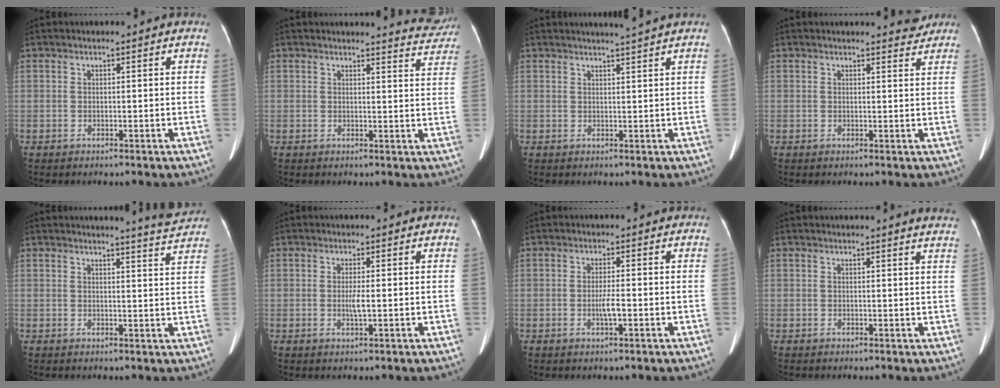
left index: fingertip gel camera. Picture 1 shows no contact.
{"total": 5.4, "force": [5.4, 0.3, -0.3], "torque": [0.006, -0.028, 0.041]}
{"total": 3.0, "force": [2.6, -1.0, 1.1], "torque": [-0.012, -0.003, 0.038]}
{"total": 2.4, "force": [2.3, 0.3, 0.2], "torque": [-0.006, -0.009, 0.022]}
{"total": 4.1, "force": [3.9, -1.2, 0.4], "torque": [-0.017, -0.021, 0.042]}
{"total": 1.8, "force": [-0.2, 0.1, 1.8], "torque": [-0.038, -0.002, -0.001]}
{"total": 2.4, "force": [-0.7, 0.2, 2.3], "torque": [-0.045, -0.002, -0.012]}
{"total": 4.6, "force": [4.4, -0.3, 1.4], "torque": [-0.015, -0.009, 0.025]}